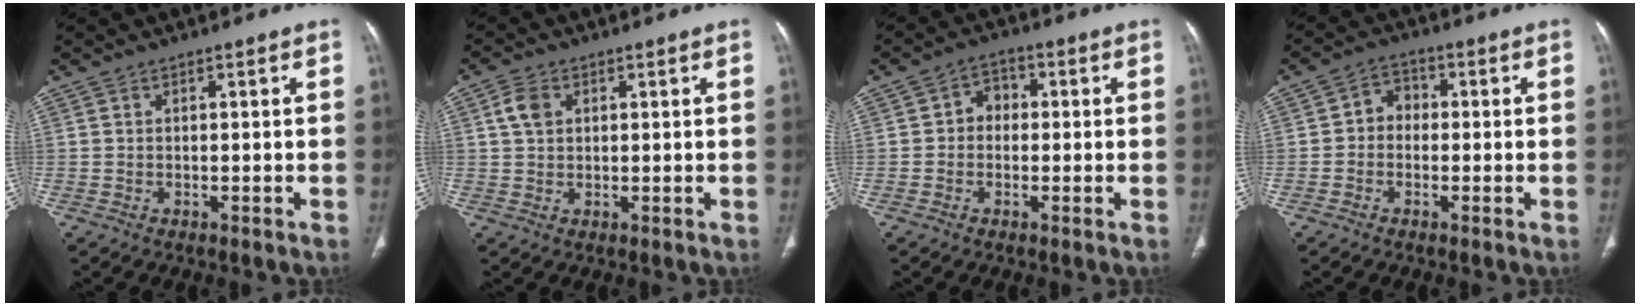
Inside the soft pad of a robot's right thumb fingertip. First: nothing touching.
{"total": 4.0, "force": [1.2, 2.9, 2.4], "torque": [-0.046, 0.003, 0.023]}
{"total": 4.1, "force": [0.0, 3.5, 2.2], "torque": [-0.012, 0.017, -0.012]}
{"total": 4.1, "force": [-0.5, 3.5, 2.1], "torque": [-0.011, 0.019, -0.021]}